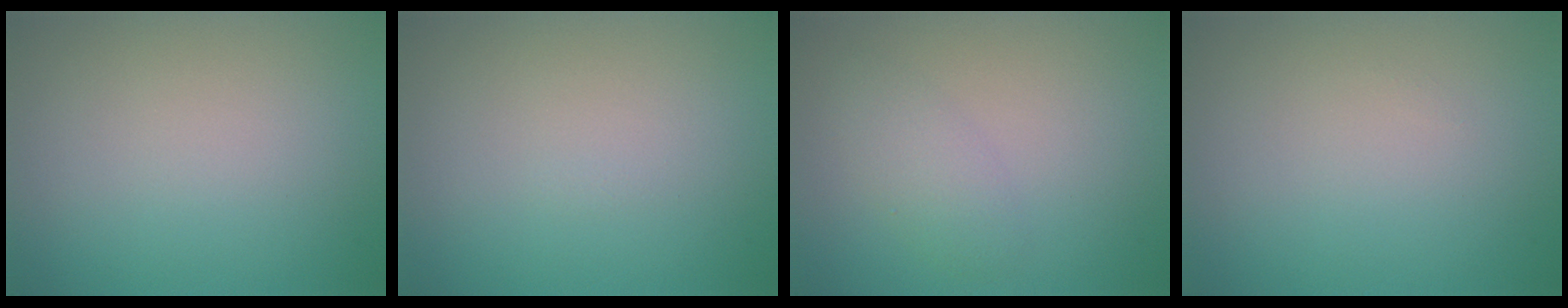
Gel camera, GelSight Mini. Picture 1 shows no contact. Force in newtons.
{"total": 0.0}
{"total": 2.1, "press": 2.1, "slide": 0.1}
{"total": 0.0}